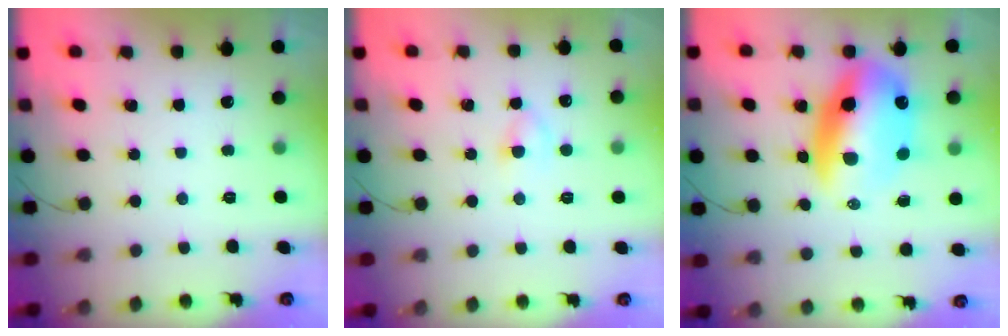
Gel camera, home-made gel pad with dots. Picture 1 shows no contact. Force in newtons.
{"total": 3.6, "press": 3.3, "slide": 1.3}
{"total": 17.0, "press": 16.4, "slide": 4.3}